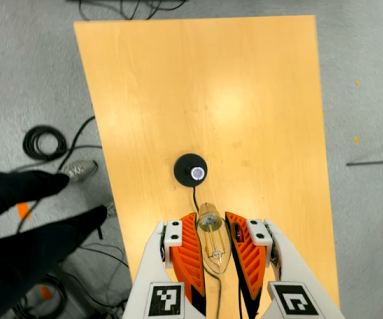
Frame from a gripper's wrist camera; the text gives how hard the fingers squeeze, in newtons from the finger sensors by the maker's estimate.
{"total": 21.1, "left": 22.5, "right": 19.6}